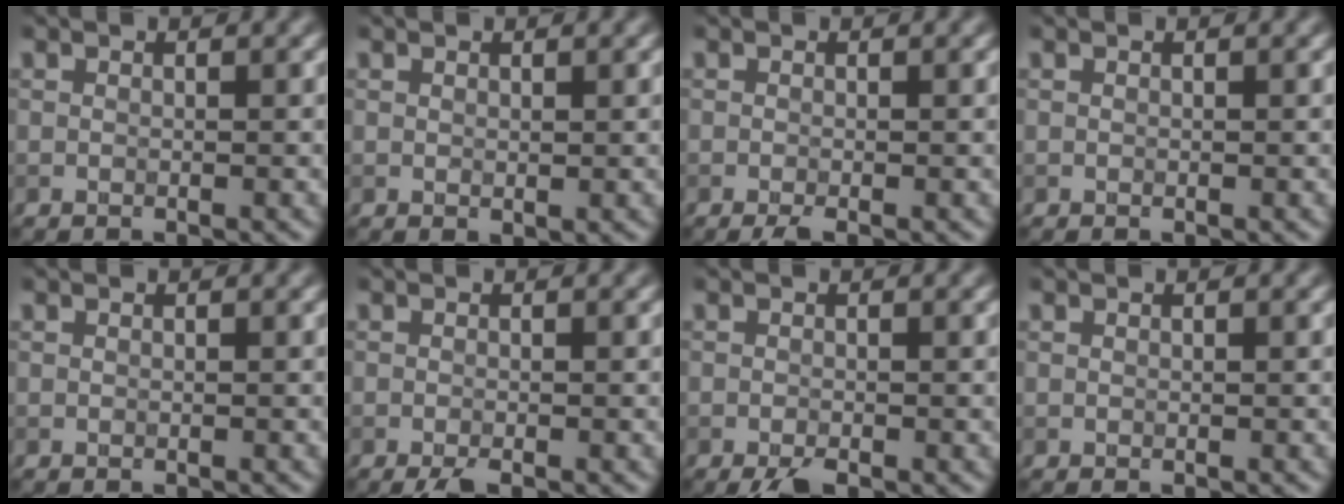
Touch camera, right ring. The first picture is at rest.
{"total": 0.7, "force": [0.6, 0.2, 0.3], "torque": [-0.003, 0.002, 0.012]}
{"total": 1.3, "force": [-0.9, 0.0, 0.9], "torque": [-0.017, 0.000, -0.017]}
{"total": 0.0}
{"total": 0.0}
{"total": 1.6, "force": [-1.1, 0.3, 1.1], "torque": [-0.020, 0.001, -0.021]}
{"total": 1.9, "force": [-1.3, 0.5, 1.3], "torque": [-0.022, 0.002, -0.024]}
{"total": 0.0}